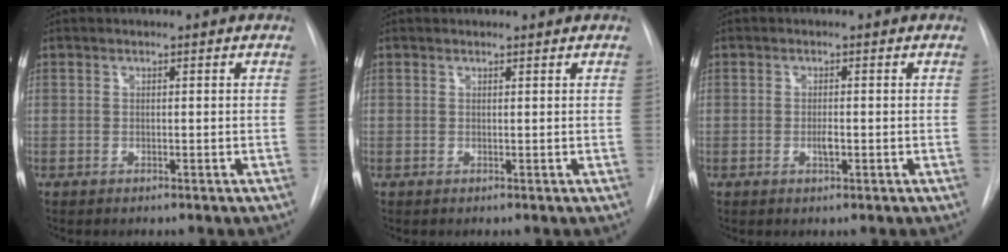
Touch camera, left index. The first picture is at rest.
{"total": 1.0, "force": [1.0, 0.1, 0.0], "torque": [-0.008, 0.008, 0.014]}
{"total": 1.4, "force": [-0.4, 0.4, 1.2], "torque": [-0.024, -0.001, -0.008]}